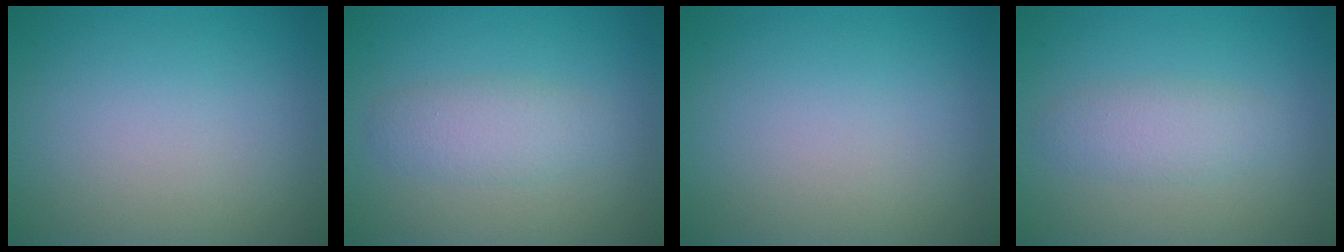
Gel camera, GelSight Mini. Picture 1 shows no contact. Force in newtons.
{"total": 2.4, "press": 2.4, "slide": 0.2}
{"total": 0.0}
{"total": 2.3, "press": 2.3, "slide": 0.0}